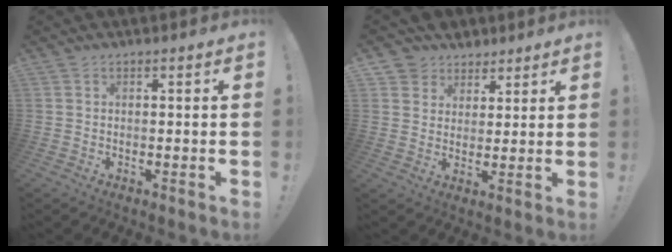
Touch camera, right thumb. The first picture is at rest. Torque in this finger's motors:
{"motor_torque": [0.01, 0.01, 0.27, 0.28, 0.09]}